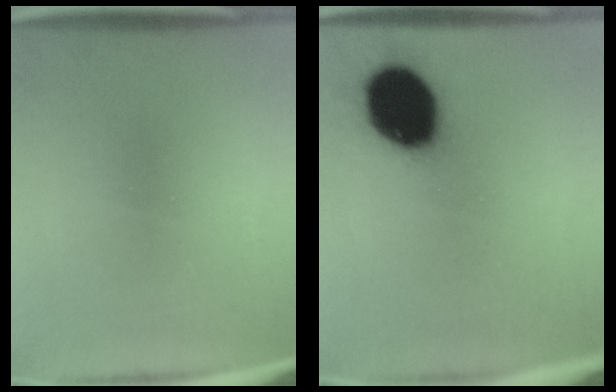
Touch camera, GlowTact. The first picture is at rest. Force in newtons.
{"total": 19.7}